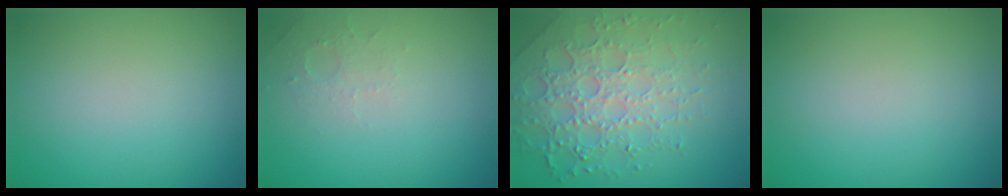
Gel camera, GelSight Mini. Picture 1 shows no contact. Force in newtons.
{"total": 1.6, "press": 1.5, "slide": 0.4}
{"total": 6.7, "press": 4.9, "slide": 4.5}
{"total": 0.0}